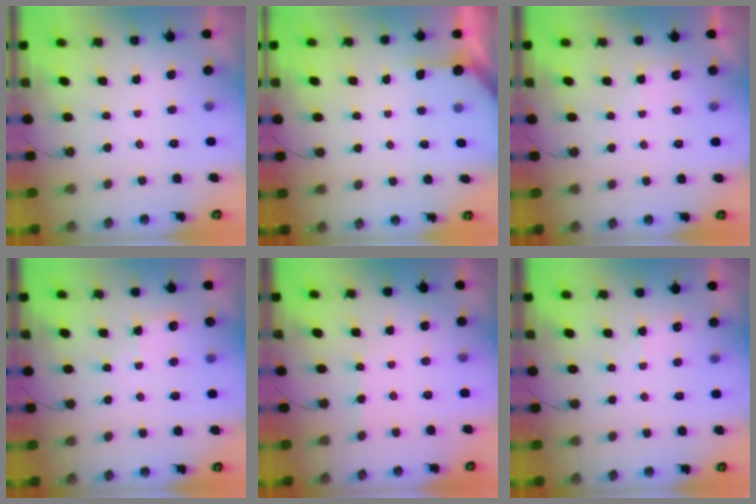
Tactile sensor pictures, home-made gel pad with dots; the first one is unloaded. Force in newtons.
{"total": 2.9, "press": 2.9, "slide": 0.2}
{"total": 3.9, "press": 3.9, "slide": 0.6}
{"total": 5.7, "press": 5.6, "slide": 0.7}
{"total": 2.3, "press": 2.3, "slide": 0.4}
{"total": 4.3, "press": 4.2, "slide": 0.5}